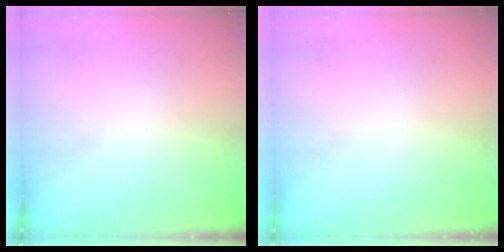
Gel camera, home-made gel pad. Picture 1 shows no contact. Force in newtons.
{"total": 0.0}